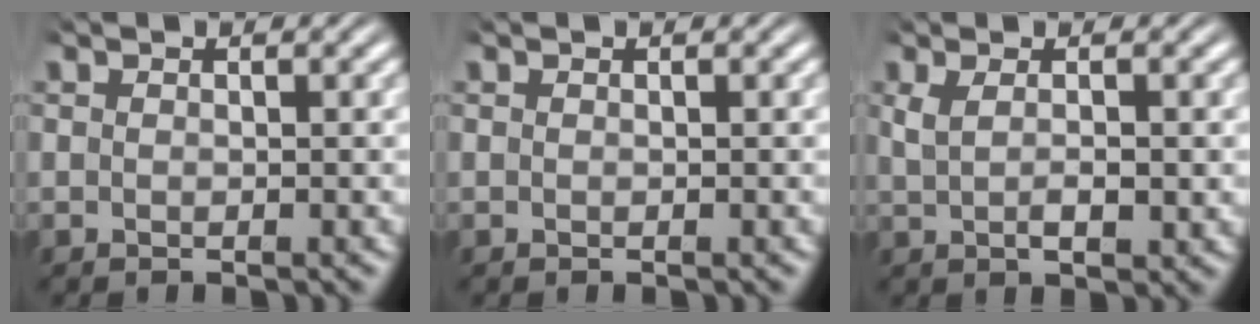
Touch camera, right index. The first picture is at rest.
{"total": 0.0}
{"total": 2.4, "force": [0.3, 0.8, 2.3], "torque": [-0.044, -0.006, 0.014]}